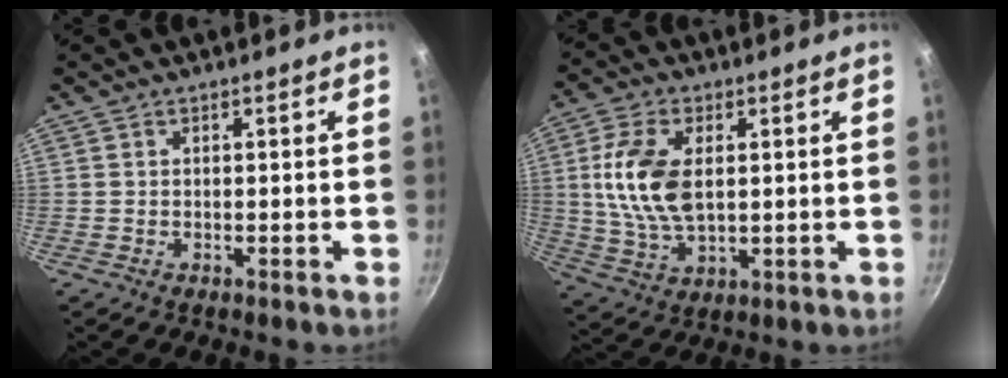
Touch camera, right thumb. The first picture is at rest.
{"total": 12.7, "force": [1.9, 7.1, 10.4], "torque": [-0.202, -0.006, 0.040]}